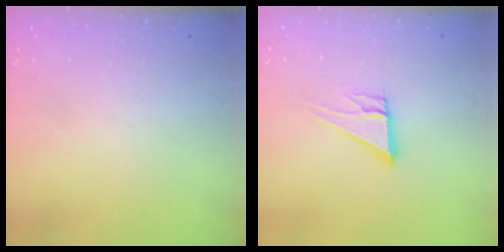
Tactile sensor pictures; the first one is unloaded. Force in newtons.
{"total": 8.5, "press": 8.4, "slide": 0.8}